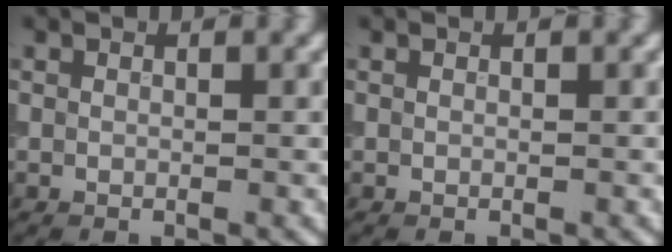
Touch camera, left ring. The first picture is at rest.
{"total": 0.0}